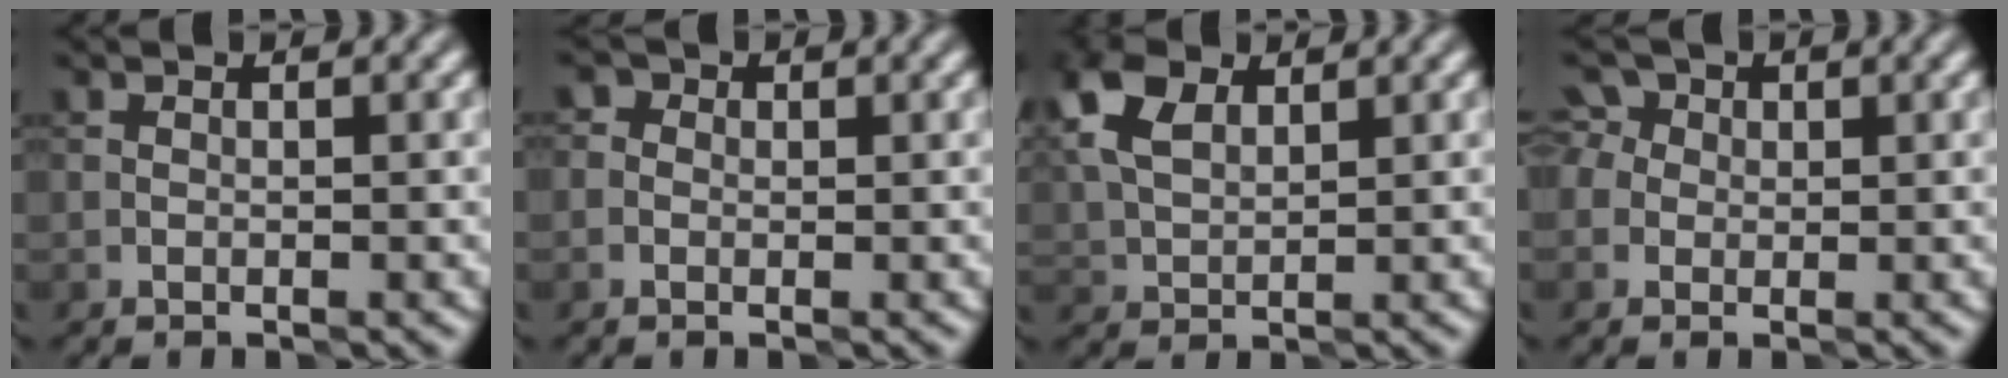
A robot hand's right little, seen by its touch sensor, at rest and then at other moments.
{"total": 1.4, "force": [0.3, 1.3, 0.5], "torque": [0.003, 0.001, -0.012]}
{"total": 5.5, "force": [2.8, 3.2, 3.5], "torque": [-0.092, 0.015, 0.053]}
{"total": 2.8, "force": [1.0, 2.4, 1.0], "torque": [0.001, 0.016, -0.005]}